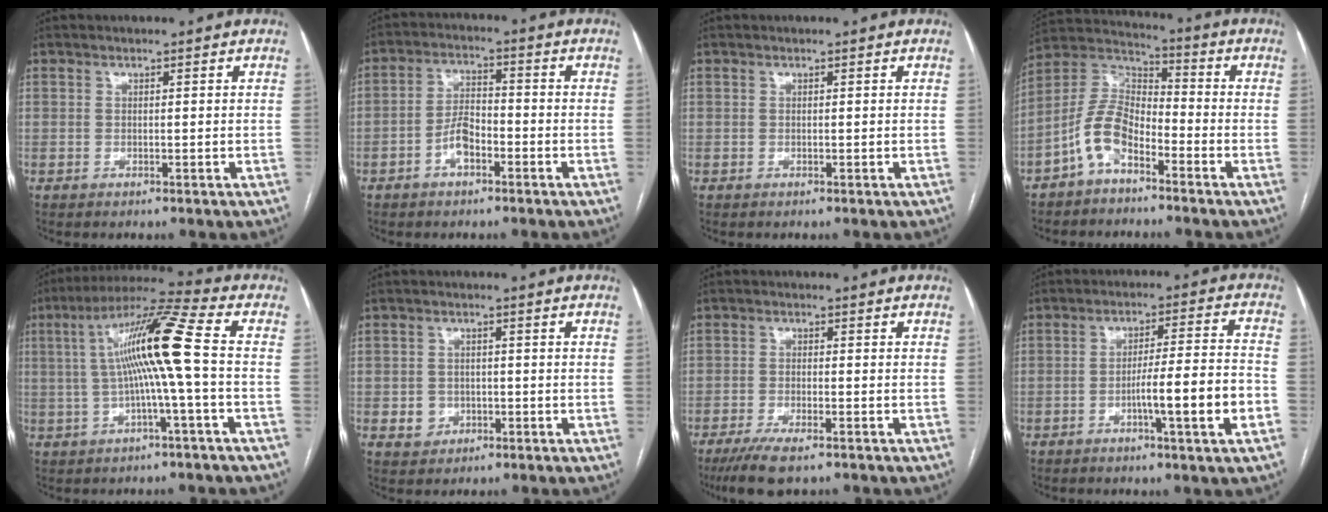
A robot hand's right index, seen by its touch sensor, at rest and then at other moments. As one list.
[{"total": 5.0, "force": [-2.4, 2.2, 3.7], "torque": [-0.074, 0.014, -0.046]}, {"total": 0.0}, {"total": 9.1, "force": [-4.9, 4.4, 6.2], "torque": [-0.141, 0.026, -0.102]}, {"total": 12.3, "force": [0.3, -1.0, 12.2], "torque": [-0.219, 0.025, 0.003]}, {"total": 3.3, "force": [-0.9, 3.1, 0.9], "torque": [-0.008, 0.007, -0.007]}, {"total": 7.6, "force": [-5.6, 1.6, 5.0], "torque": [-0.083, -0.017, -0.090]}, {"total": 10.2, "force": [-3.7, -0.3, 9.5], "torque": [-0.150, 0.007, -0.057]}]